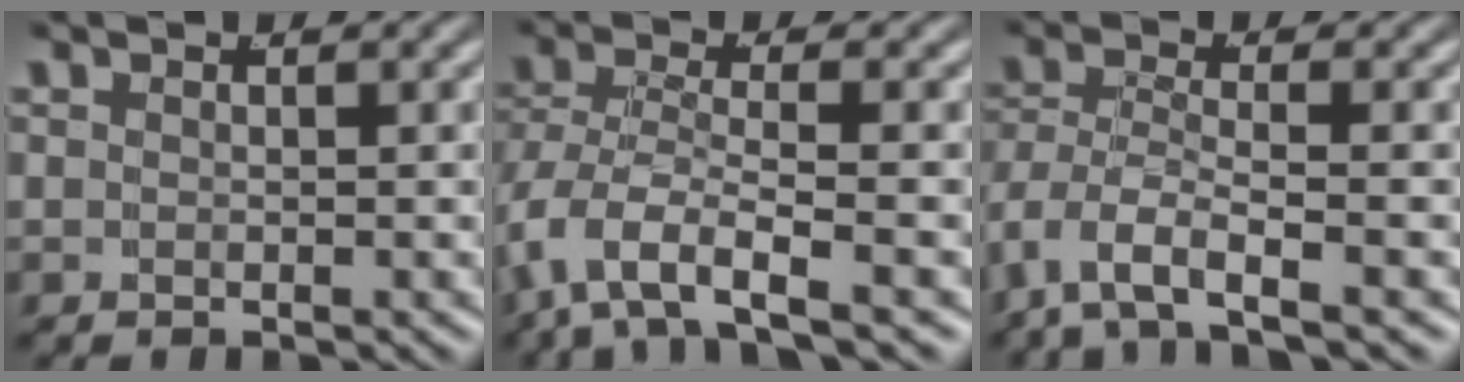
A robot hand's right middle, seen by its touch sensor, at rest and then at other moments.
{"total": 4.9, "force": [-2.2, 2.5, 3.6], "torque": [-0.114, -0.031, -0.021]}
{"total": 4.1, "force": [-2.0, 2.2, 2.8], "torque": [-0.095, -0.032, -0.018]}